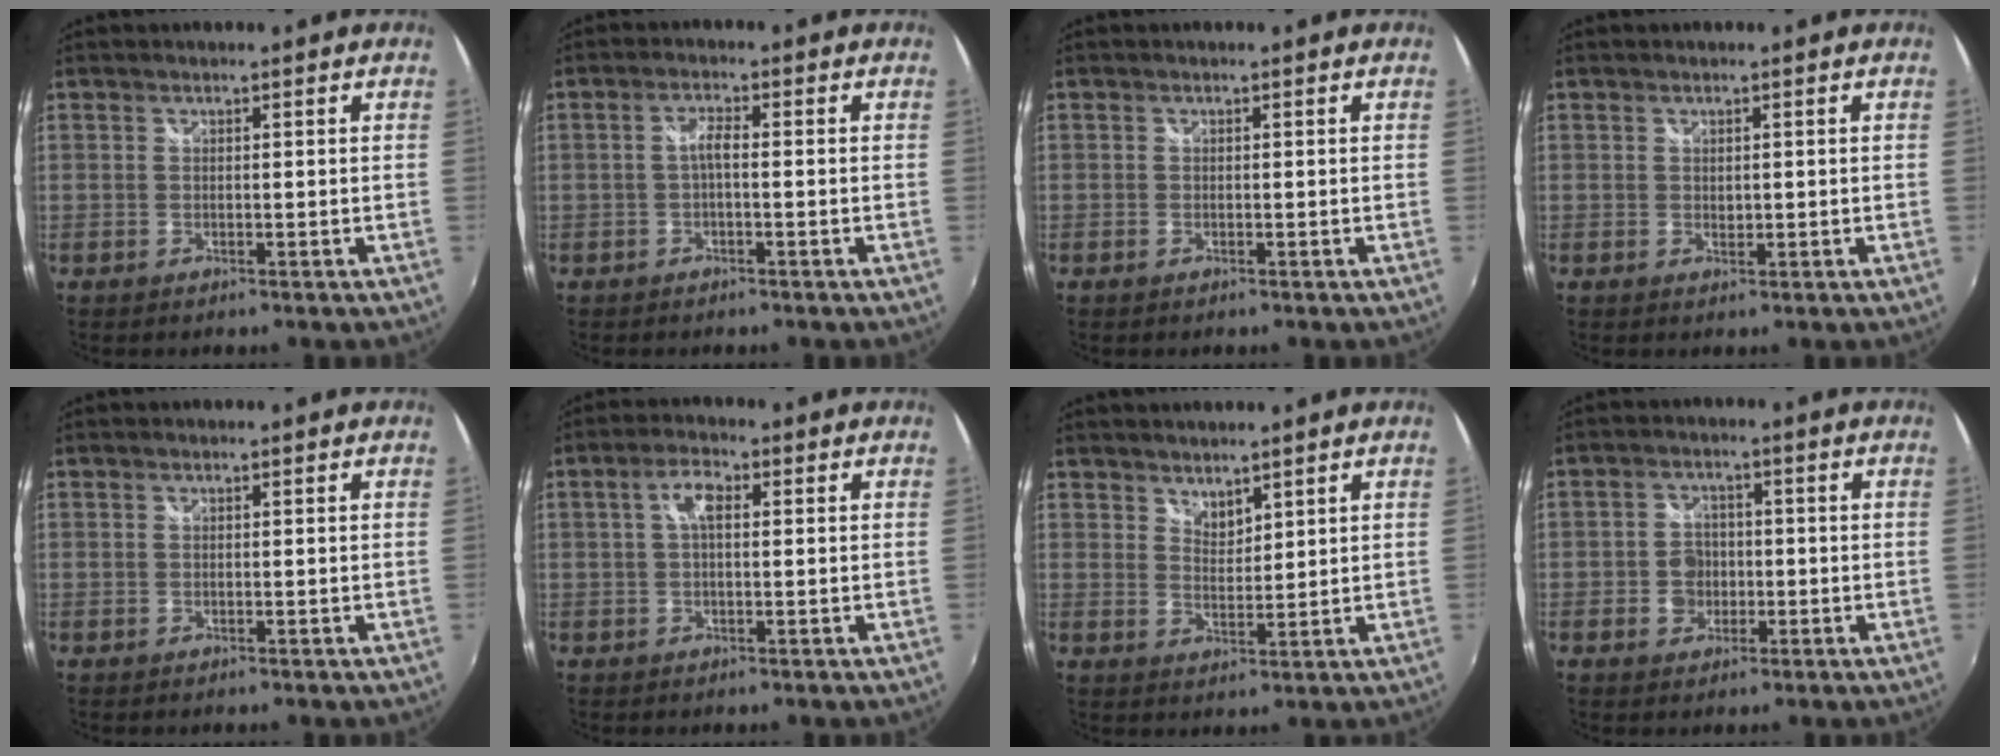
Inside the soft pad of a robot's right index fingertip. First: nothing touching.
{"total": 1.9, "force": [-0.6, 0.3, 1.8], "torque": [-0.037, 0.005, -0.011]}
{"total": 0.5, "force": [-0.4, 0.3, 0.1], "torque": [-0.002, -0.003, -0.010]}
{"total": 0.8, "force": [0.2, 0.6, 0.4], "torque": [-0.004, 0.000, 0.004]}
{"total": 0.0}
{"total": 4.0, "force": [0.7, 1.7, 3.5], "torque": [-0.066, 0.011, 0.012]}
{"total": 3.1, "force": [2.9, 1.0, 0.7], "torque": [-0.006, -0.003, 0.052]}
{"total": 4.4, "force": [-1.1, 4.0, 1.6], "torque": [-0.030, 0.008, -0.017]}